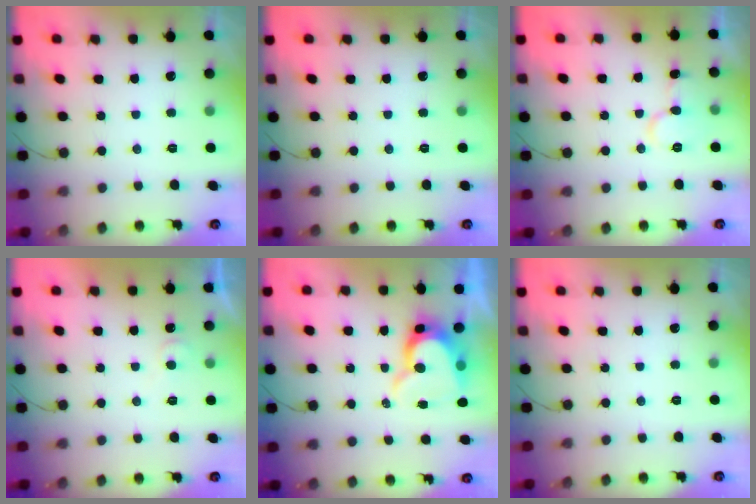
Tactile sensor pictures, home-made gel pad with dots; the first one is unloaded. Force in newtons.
{"total": 0.0}
{"total": 9.1, "press": 9.0, "slide": 0.8}
{"total": 4.2, "press": 4.1, "slide": 0.4}
{"total": 11.1, "press": 11.0, "slide": 1.0}
{"total": 0.0}